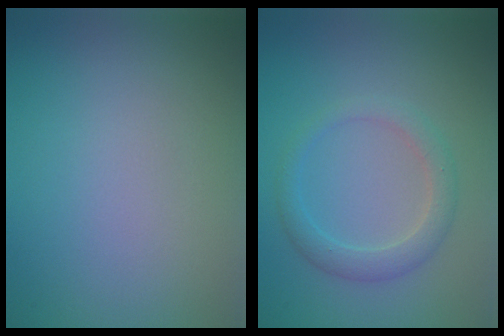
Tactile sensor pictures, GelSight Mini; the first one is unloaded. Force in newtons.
{"total": 2.4, "press": 2.4, "slide": 0.2}